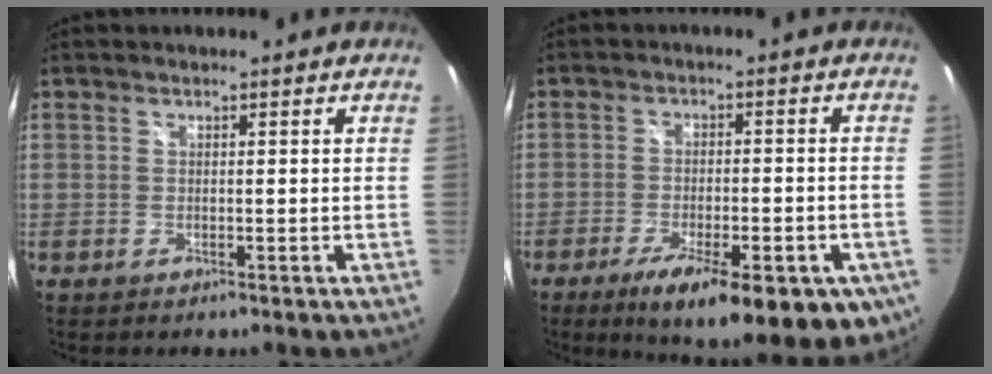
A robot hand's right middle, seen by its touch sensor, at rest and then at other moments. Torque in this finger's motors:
{"motor_torque": [1.18, -0.96, 0.58, 0.10]}